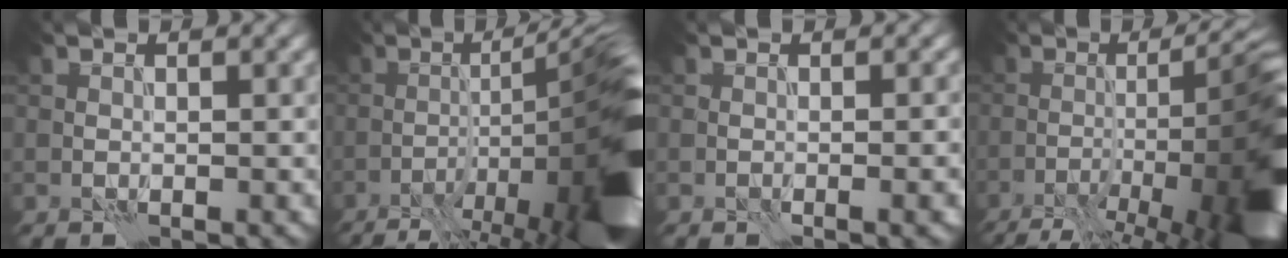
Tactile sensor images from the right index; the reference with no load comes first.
{"total": 17.3, "force": [-7.0, 4.1, 15.3], "torque": [-0.183, -0.001, -0.102]}
{"total": 1.5, "force": [-0.7, 0.1, 1.4], "torque": [-0.016, -0.002, -0.010]}
{"total": 16.0, "force": [-6.7, 4.7, 13.7], "torque": [-0.148, 0.006, -0.094]}